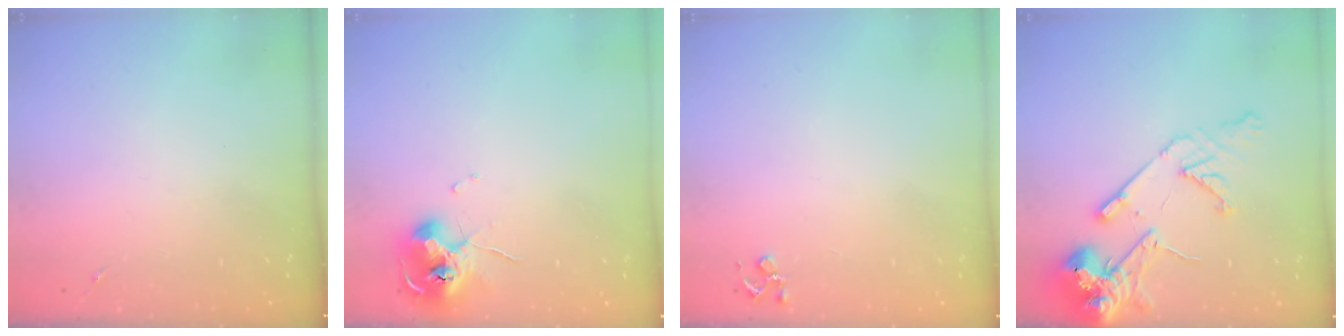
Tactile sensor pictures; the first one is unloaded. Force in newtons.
{"total": 10.1, "press": 9.9, "slide": 1.5}
{"total": 3.9, "press": 3.9, "slide": 0.5}
{"total": 15.7, "press": 15.5, "slide": 2.3}